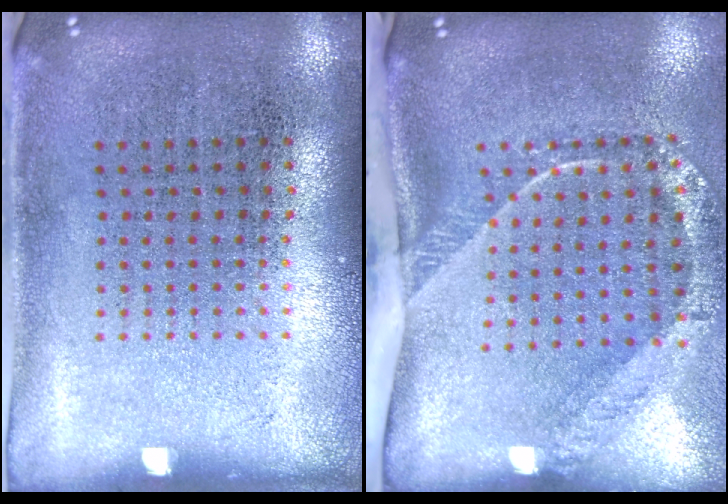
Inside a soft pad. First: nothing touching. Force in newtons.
{"total": 2.6, "press": 1.7, "slide": 2.0}